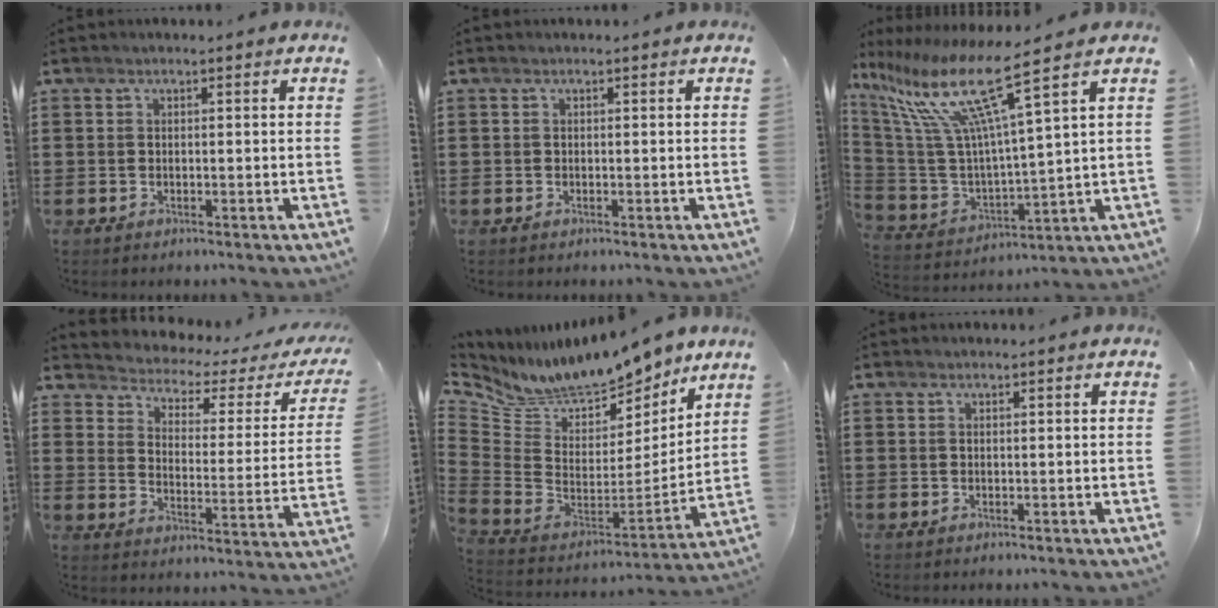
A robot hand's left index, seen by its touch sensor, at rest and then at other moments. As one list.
[{"total": 0.0}, {"total": 13.9, "force": [8.4, 2.1, 10.8], "torque": [-0.246, -0.050, 0.131]}, {"total": 2.1, "force": [1.8, 0.8, 0.8], "torque": [-0.033, -0.023, 0.019]}, {"total": 9.2, "force": [8.8, 1.8, 2.1], "torque": [-0.088, -0.071, 0.152]}, {"total": 0.0}]